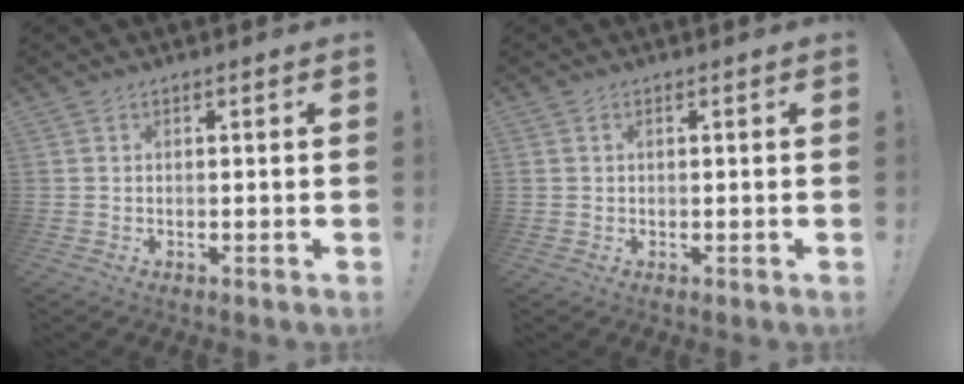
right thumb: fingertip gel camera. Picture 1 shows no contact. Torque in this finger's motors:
{"motor_torque": [0.09, 0.04, 0.18, -0.09, 0.03]}